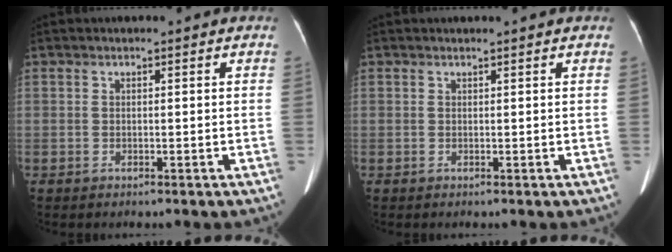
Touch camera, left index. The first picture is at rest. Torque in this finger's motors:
{"motor_torque": [-0.36, 0.23, -0.05, 0.01]}